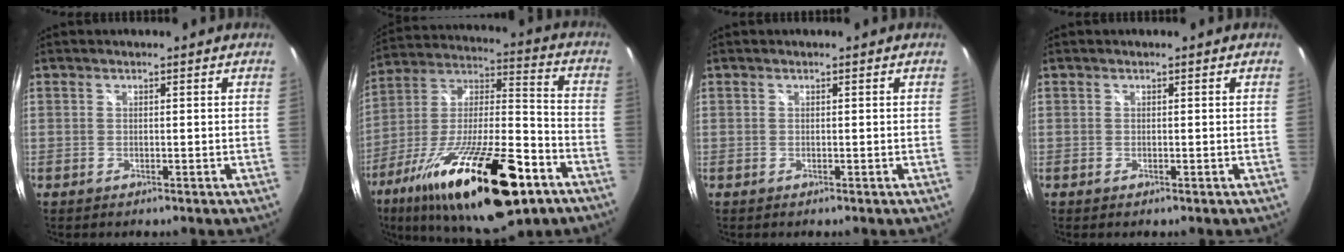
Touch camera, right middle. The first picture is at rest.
{"total": 30.4, "force": [-16.4, 9.2, 23.9], "torque": [-0.418, -0.037, -0.269]}
{"total": 0.0}
{"total": 0.0}